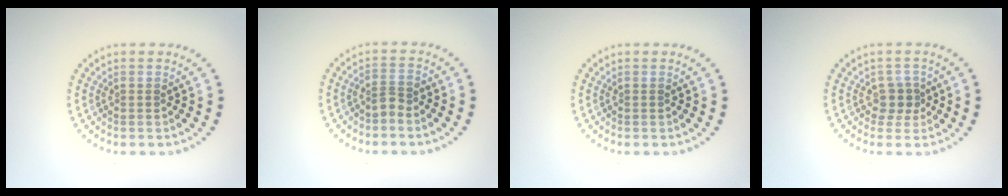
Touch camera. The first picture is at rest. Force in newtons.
{"total": 1.4, "press": 1.2, "slide": 0.9}
{"total": 0.0}
{"total": 1.8, "press": 1.4, "slide": 1.1}